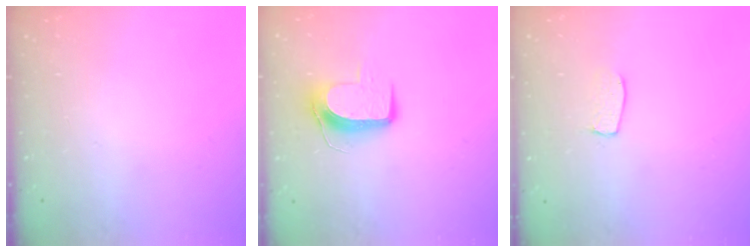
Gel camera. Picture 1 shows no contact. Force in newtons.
{"total": 9.5, "press": 9.5, "slide": 0.3}
{"total": 3.9, "press": 3.9, "slide": 0.3}